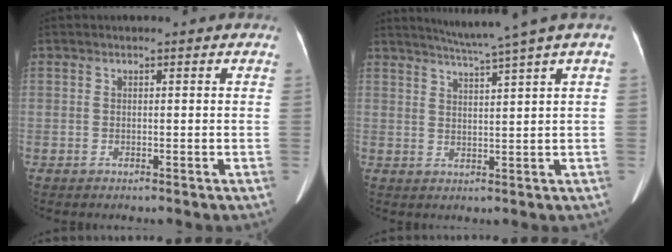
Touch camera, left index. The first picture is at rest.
{"total": 6.6, "force": [5.0, -1.8, 3.9], "torque": [-0.064, 0.004, 0.078]}